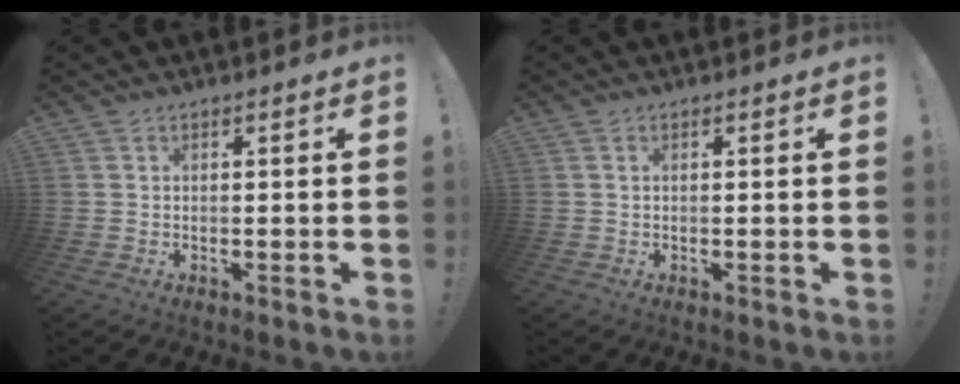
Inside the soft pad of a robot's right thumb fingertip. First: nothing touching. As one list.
[{"total": 0.0}]